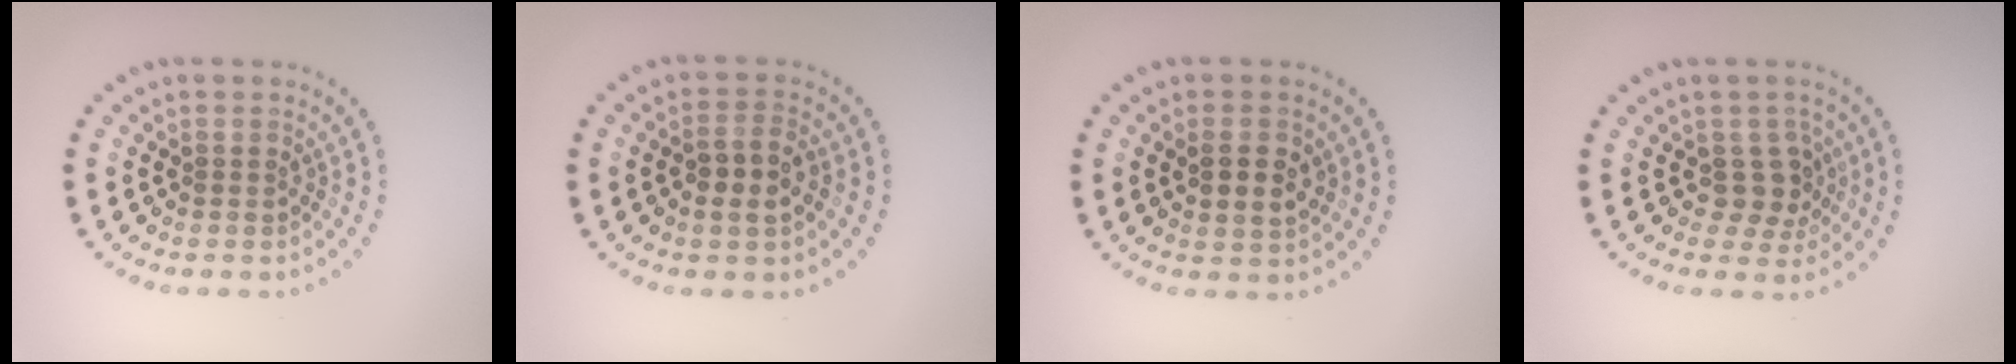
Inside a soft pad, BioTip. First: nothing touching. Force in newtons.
{"total": 2.8, "press": 2.7, "slide": 0.7}
{"total": 2.7, "press": 2.6, "slide": 0.6}
{"total": 2.6, "press": 2.0, "slide": 1.7}